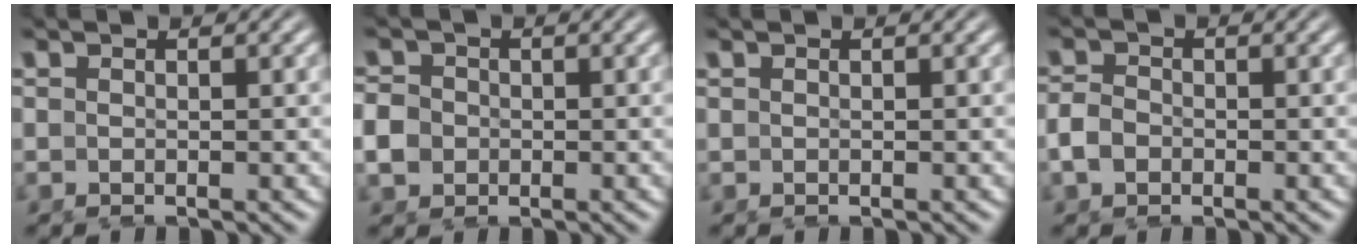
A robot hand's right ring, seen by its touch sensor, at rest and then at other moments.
{"total": 2.1, "force": [-0.3, 1.9, 1.0], "torque": [-0.030, -0.006, -0.002]}
{"total": 0.0}
{"total": 1.4, "force": [-0.6, 0.9, 0.8], "torque": [-0.027, -0.006, -0.008]}